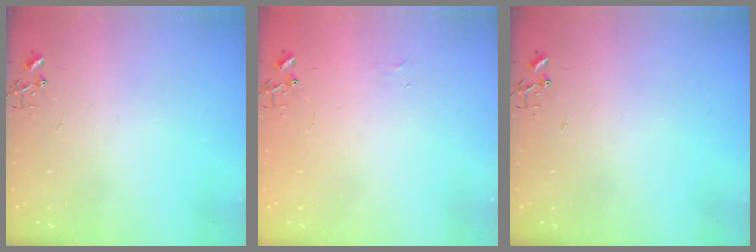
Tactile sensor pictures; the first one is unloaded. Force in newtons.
{"total": 3.8, "press": 3.8, "slide": 0.6}
{"total": 0.0}